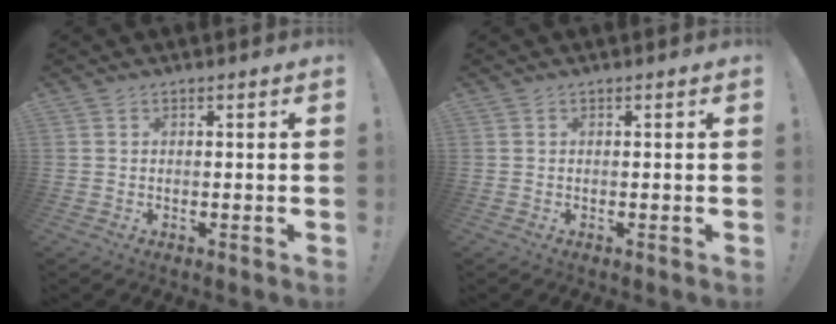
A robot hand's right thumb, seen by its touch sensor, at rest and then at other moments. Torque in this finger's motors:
{"motor_torque": [-0.23, 0.02, -0.09, 0.10, 0.00]}